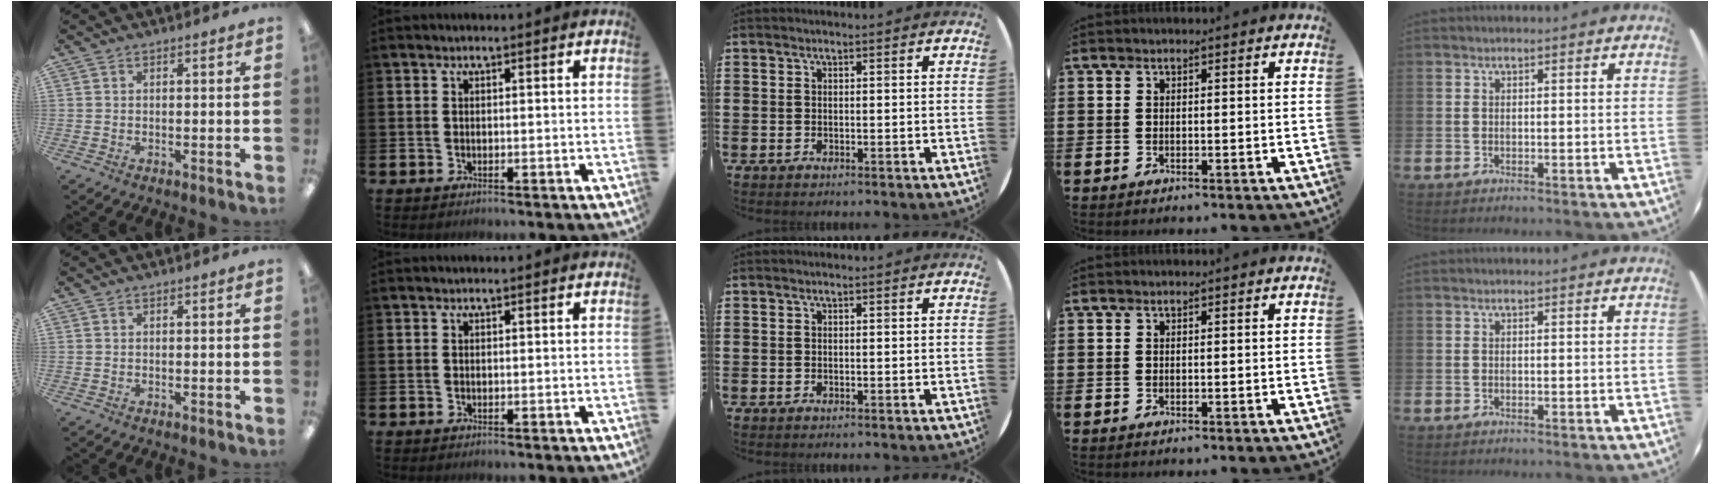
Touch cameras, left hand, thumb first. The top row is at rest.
{}